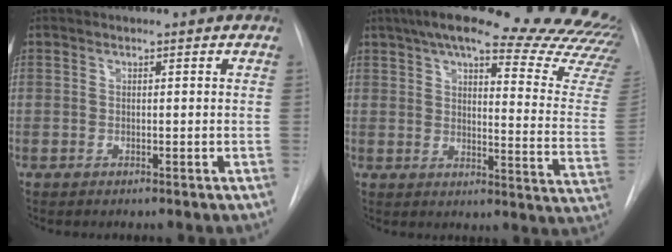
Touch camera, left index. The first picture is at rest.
{"total": 31.8, "force": [27.6, 3.6, 15.4], "torque": [-0.169, -0.085, 0.321]}